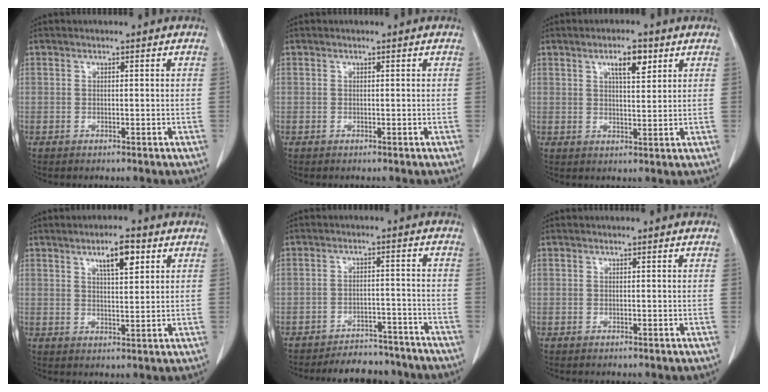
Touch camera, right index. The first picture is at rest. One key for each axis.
{"total": 0.0}
{"total": 4.8, "fx": 2.6, "fy": 1.4, "fz": 3.8, "tx": -0.068, "ty": -0.002, "tz": 0.043}
{"total": 5.3, "fx": 2.9, "fy": 1.3, "fz": 4.3, "tx": -0.077, "ty": -0.001, "tz": 0.048}
{"total": 9.9, "fx": -9.2, "fy": 3.2, "fz": 1.7, "tx": -0.013, "ty": 0.008, "tz": -0.115}
{"total": 0.0}